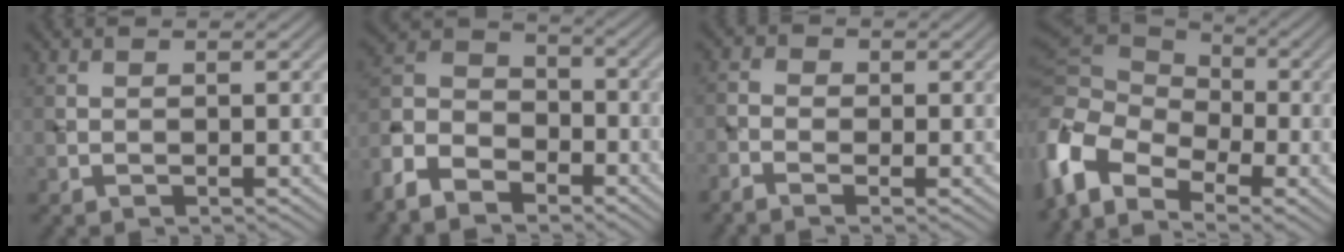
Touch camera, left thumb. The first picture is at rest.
{"total": 10.8, "force": [-7.2, 6.0, 5.4], "torque": [-0.141, -0.014, -0.161]}
{"total": 2.5, "force": [-1.4, 1.3, 1.5], "torque": [-0.033, 0.002, -0.038]}
{"total": 13.8, "force": [-5.0, 8.9, 9.3], "torque": [-0.265, -0.024, -0.087]}